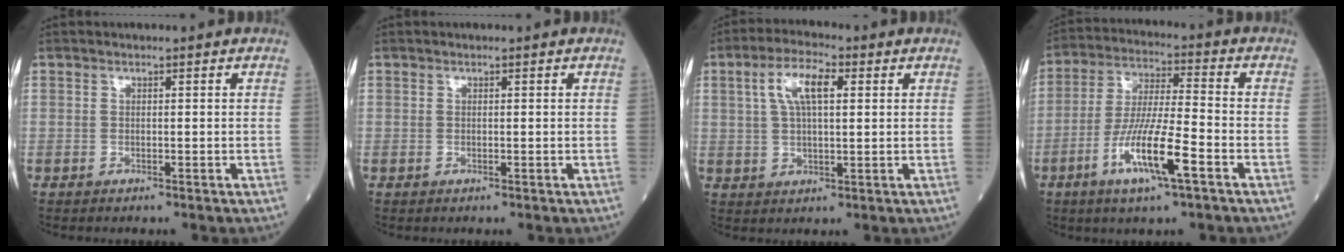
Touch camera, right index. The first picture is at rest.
{"total": 0.0}
{"total": 7.2, "force": [2.3, 2.3, 6.4], "torque": [-0.130, 0.016, 0.043]}
{"total": 11.5, "force": [-5.0, 0.9, 10.3], "torque": [-0.199, -0.012, -0.094]}